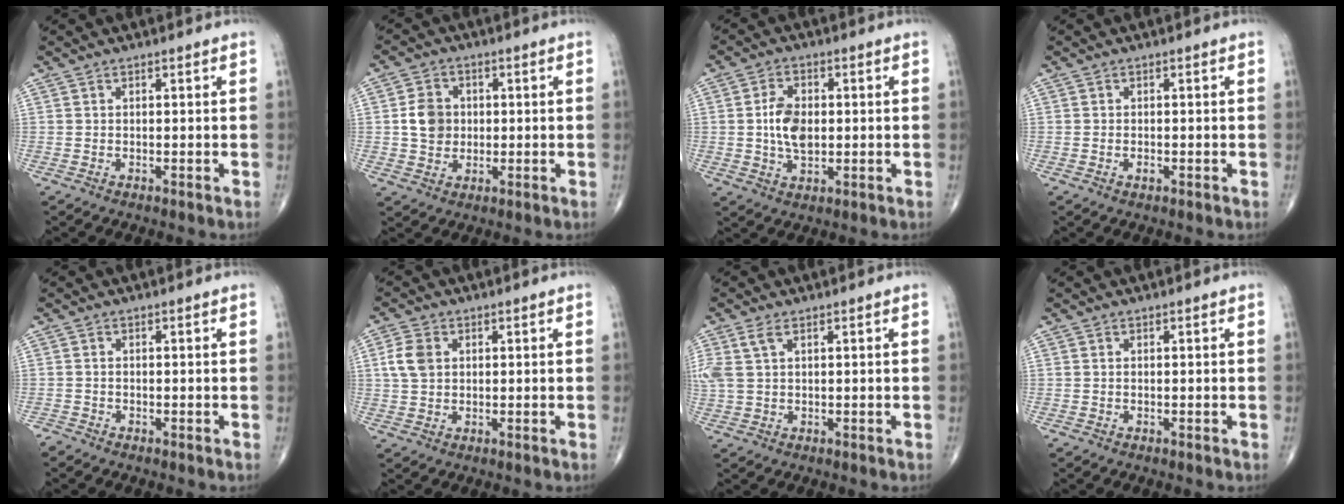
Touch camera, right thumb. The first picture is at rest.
{"total": 6.2, "force": [0.4, 5.3, 3.3], "torque": [-0.042, 0.002, 0.004]}
{"total": 7.2, "force": [0.1, 4.3, 5.7], "torque": [-0.099, 0.000, 0.001]}
{"total": 0.8, "force": [-0.3, 0.4, 0.6], "torque": [-0.008, 0.000, -0.006]}
{"total": 1.0, "force": [-1.0, 0.3, -0.2], "torque": [0.006, -0.003, -0.024]}
{"total": 5.0, "force": [1.1, 3.7, 3.3], "torque": [-0.067, 0.003, 0.019]}
{"total": 4.7, "force": [1.8, 2.5, 3.6], "torque": [-0.107, 0.013, 0.043]}
{"total": 0.0}